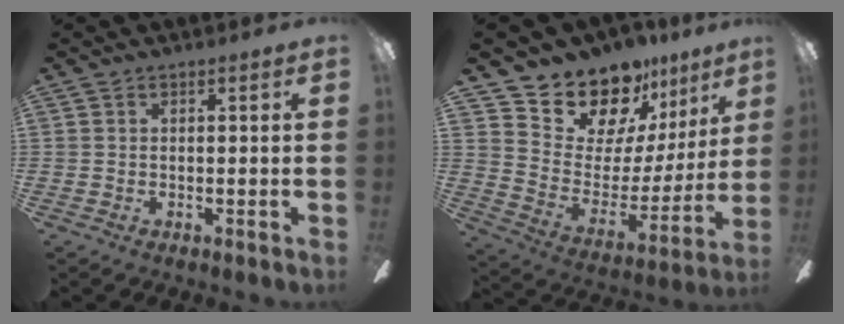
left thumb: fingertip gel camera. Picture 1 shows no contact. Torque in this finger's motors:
{"motor_torque": [0.59, 0.73, 1.15, -1.62, 0.24]}